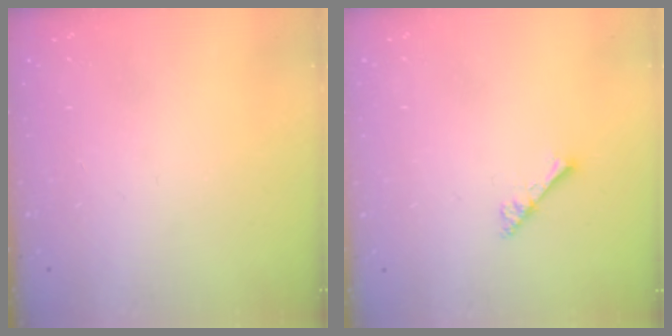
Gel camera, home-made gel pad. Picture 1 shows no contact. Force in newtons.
{"total": 3.3, "press": 3.3, "slide": 0.5}